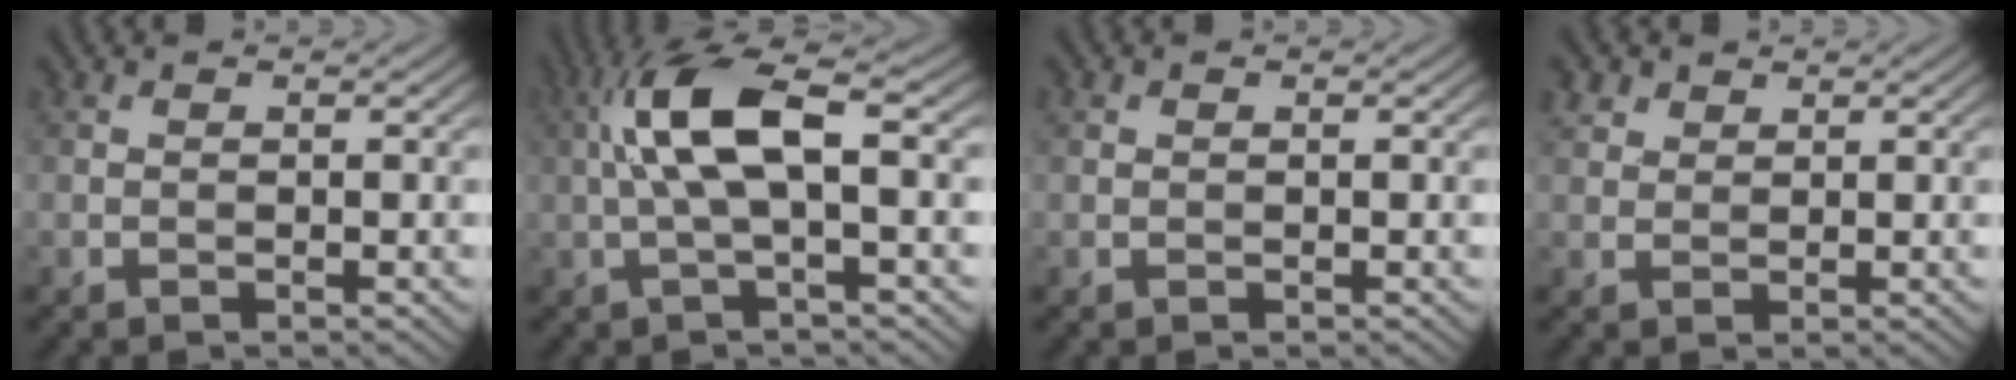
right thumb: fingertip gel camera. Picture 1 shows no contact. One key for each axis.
{"total": 8.5, "fx": 0.7, "fy": 2.2, "fz": 8.2, "tx": -0.174, "ty": 0.022, "tz": 0.006}
{"total": 0.0}
{"total": 2.2, "fx": 1.4, "fy": 1.5, "fz": 0.5, "tx": -0.017, "ty": 0.002, "tz": 0.032}